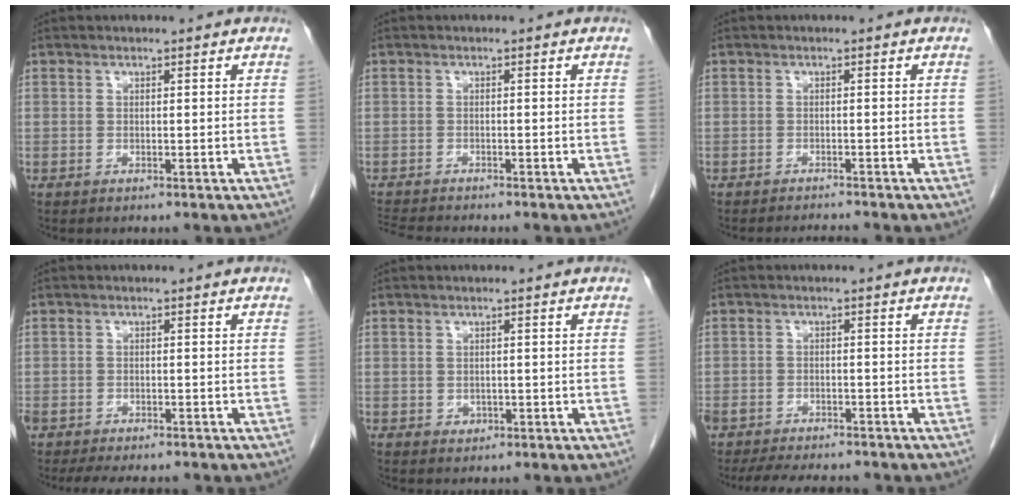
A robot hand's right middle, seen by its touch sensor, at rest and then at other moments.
{"total": 3.8, "force": [-3.7, -0.3, 0.9], "torque": [-0.022, -0.020, -0.066]}
{"total": 2.2, "force": [-2.2, -0.5, 0.1], "torque": [-0.003, -0.011, -0.033]}
{"total": 9.3, "force": [-8.0, 2.7, 4.0], "torque": [-0.061, -0.005, -0.108]}
{"total": 0.9, "force": [-0.3, 0.8, 0.3], "torque": [-0.007, 0.001, 0.000]}
{"total": 11.7, "force": [-10.3, 3.2, 4.6], "torque": [-0.081, -0.003, -0.139]}